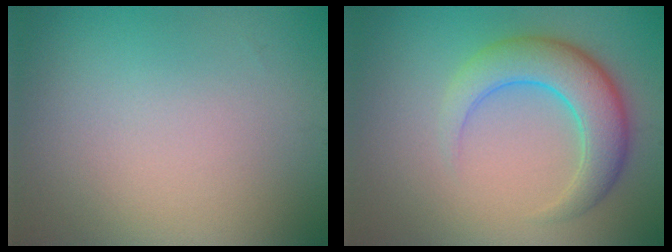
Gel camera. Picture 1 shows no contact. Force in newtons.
{"total": 5.3, "press": 5.3, "slide": 0.2}